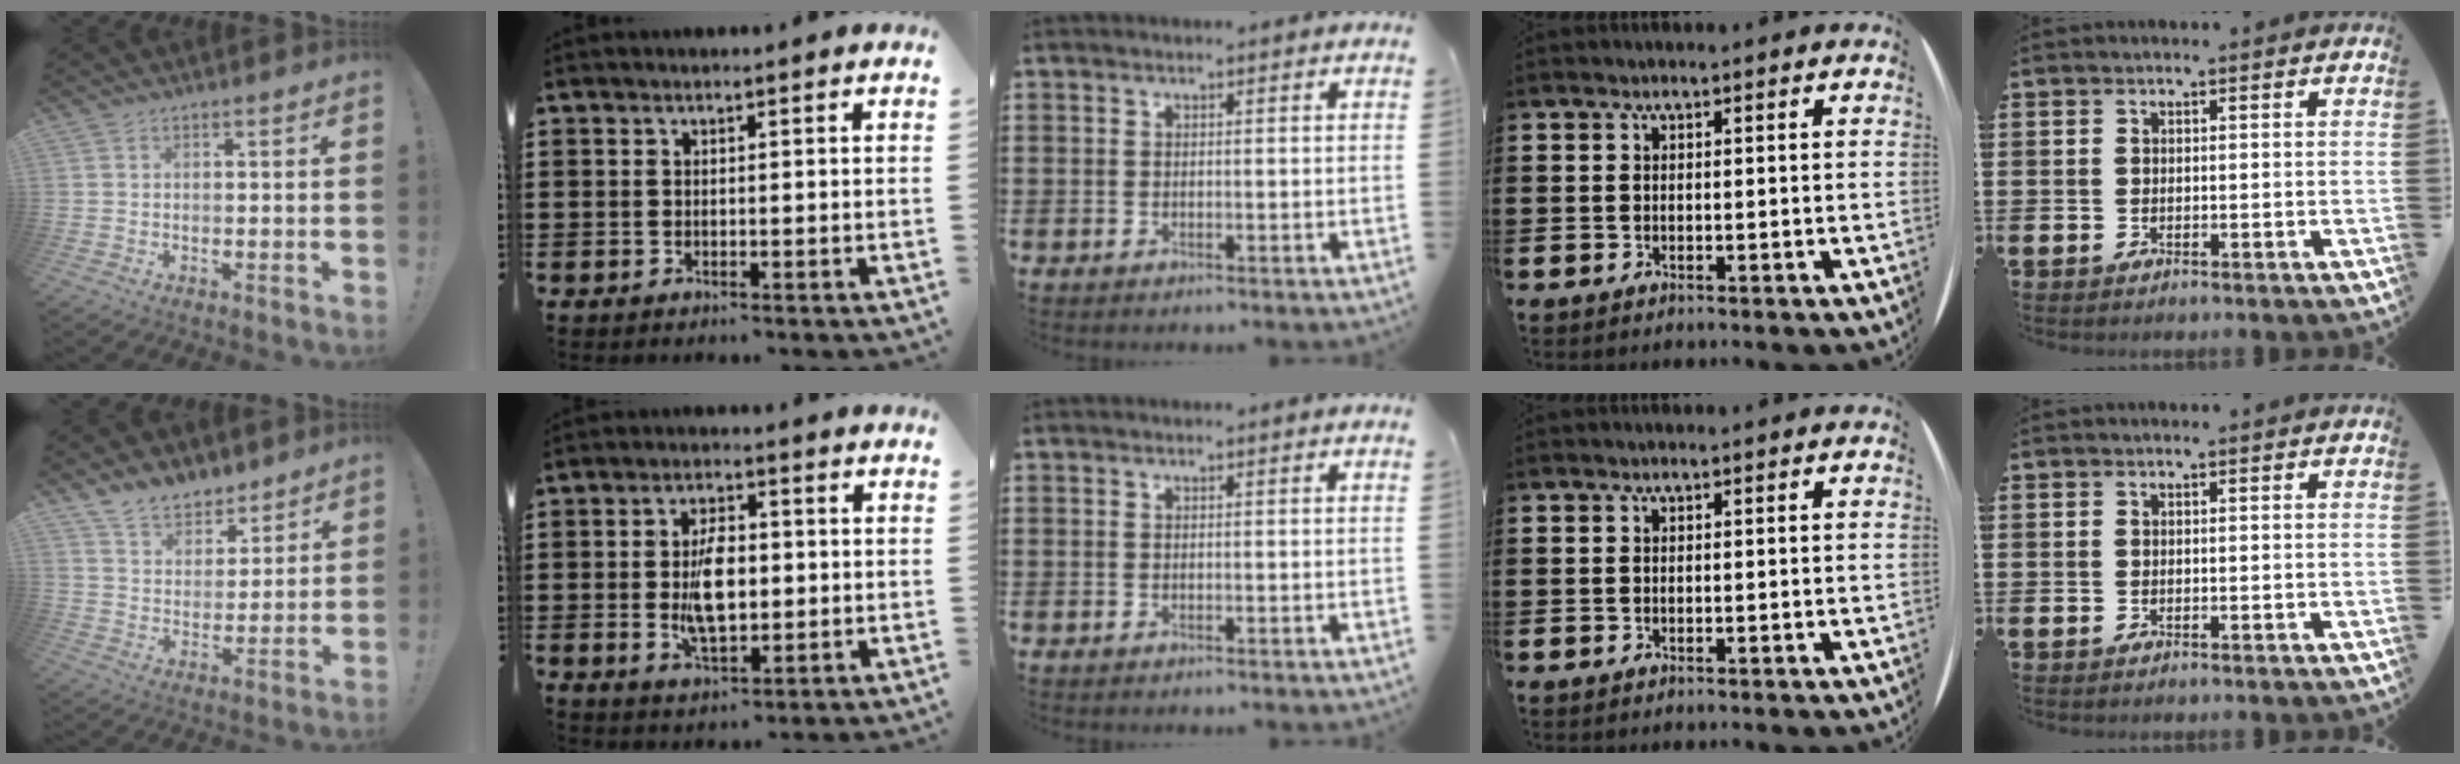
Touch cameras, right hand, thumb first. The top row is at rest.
{"thumb": {"total": 10.1, "force": [8.4, 5.1, 2.2], "torque": [-0.044, -0.062, 0.165]}, "index": {"total": 7.5, "force": [-0.2, 3.8, 6.5], "torque": [-0.132, -0.001, -0.009]}}